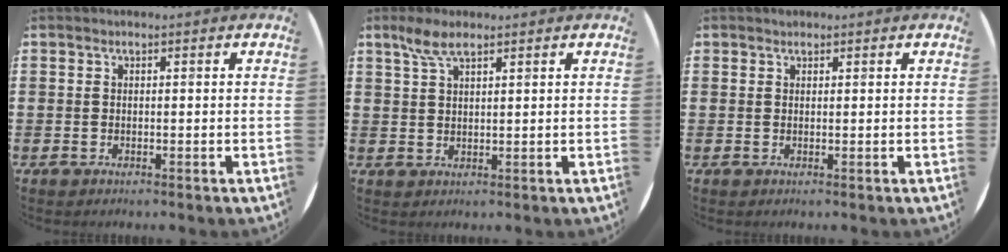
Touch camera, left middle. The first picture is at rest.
{"total": 4.2, "force": [2.8, 1.4, 2.8], "torque": [-0.061, 0.006, 0.051]}
{"total": 0.6, "force": [0.5, 0.2, -0.1], "torque": [0.002, 0.004, 0.010]}